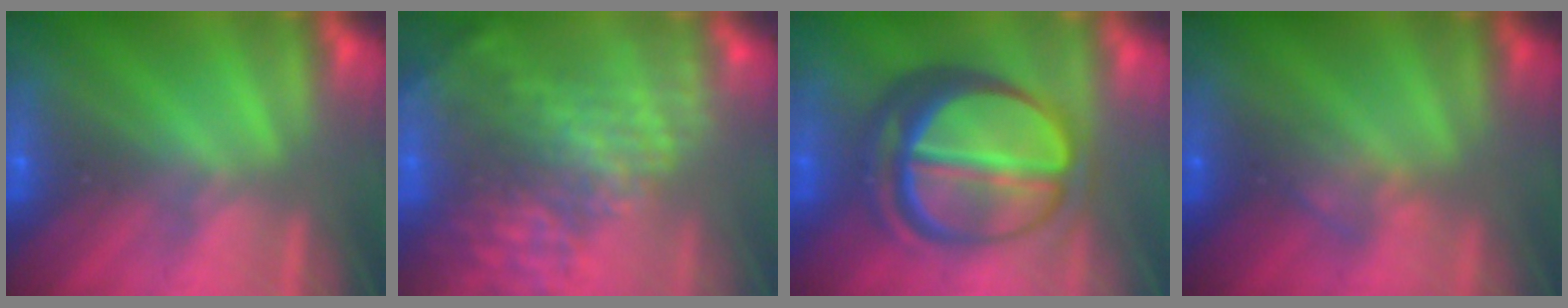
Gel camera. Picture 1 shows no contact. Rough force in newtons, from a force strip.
{"total": 5.8}
{"total": 7.8}
{"total": 2.3}